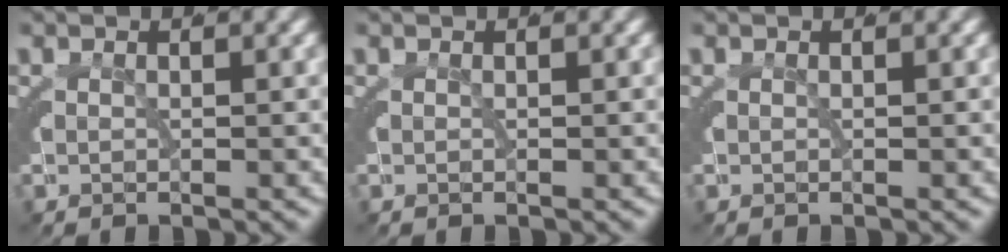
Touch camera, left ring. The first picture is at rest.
{"total": 0.0}
{"total": 0.0}